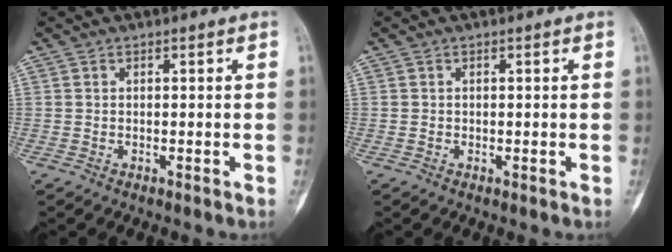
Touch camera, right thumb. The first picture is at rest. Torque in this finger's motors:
{"motor_torque": [1.06, 1.09, 0.39, -0.35, 0.00]}